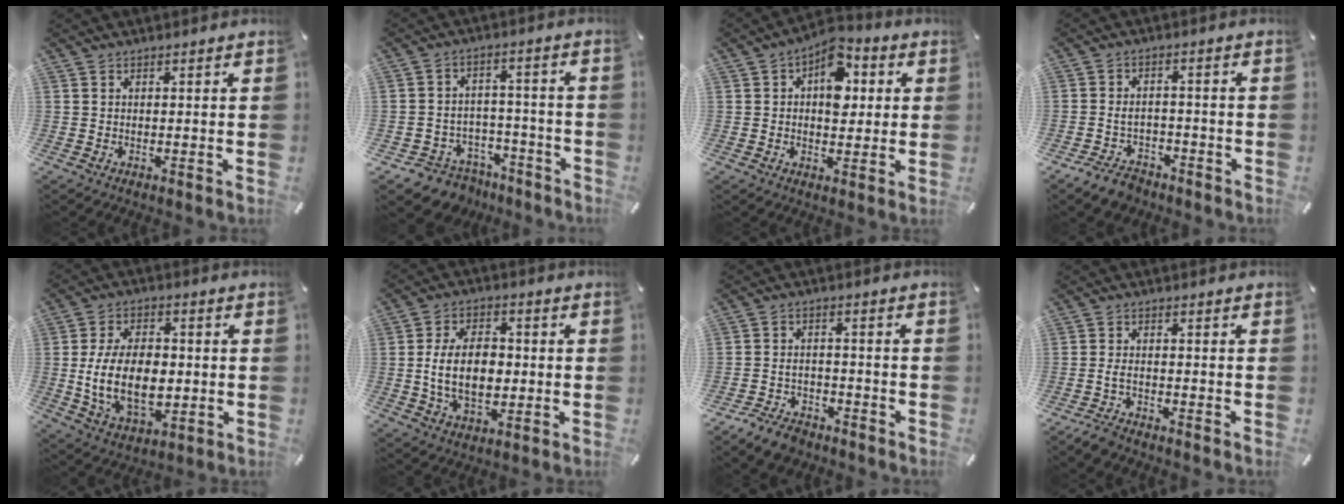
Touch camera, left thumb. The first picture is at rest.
{"total": 6.7, "force": [-4.0, 5.3, 0.8], "torque": [-0.018, 0.022, -0.070]}
{"total": 9.9, "force": [2.2, 6.6, 7.0], "torque": [-0.082, -0.007, 0.035]}
{"total": 5.3, "force": [-3.3, 3.3, 2.5], "torque": [-0.053, 0.019, -0.064]}
{"total": 16.0, "force": [-1.1, 10.2, 12.3], "torque": [-0.243, 0.000, -0.016]}
{"total": 13.1, "force": [-1.1, 8.7, 9.8], "torque": [-0.184, 0.002, -0.022]}
{"total": 5.9, "force": [-4.9, 2.8, 1.9], "torque": [-0.038, 0.026, -0.094]}
{"total": 2.9, "force": [-2.2, 0.8, 1.8], "torque": [-0.046, 0.007, -0.044]}